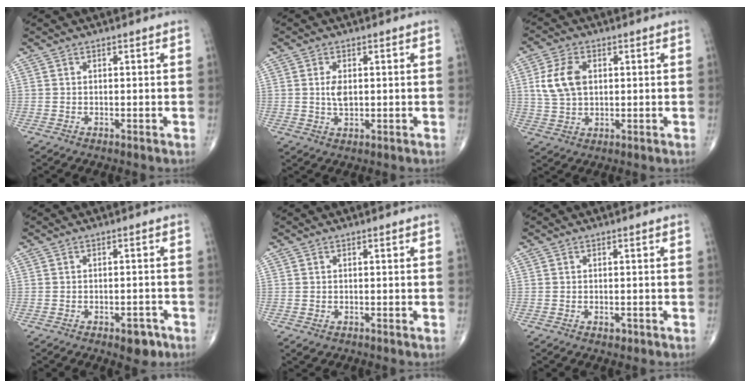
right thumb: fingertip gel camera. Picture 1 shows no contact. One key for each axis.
{"total": 3.4, "fx": 0.4, "fy": 1.9, "fz": 2.9, "tx": -0.052, "ty": -0.006, "tz": 0.010}
{"total": 8.1, "fx": 1.6, "fy": 5.2, "fz": 6.0, "tx": -0.117, "ty": 0.001, "tz": 0.034}
{"total": 4.0, "fx": -2.4, "fy": 1.9, "fz": 2.6, "tx": -0.021, "ty": 0.012, "tz": -0.029}
{"total": 1.0, "fx": -0.5, "fy": 0.7, "fz": 0.6, "tx": -0.009, "ty": 0.000, "tz": -0.004}
{"total": 1.1, "fx": -0.6, "fy": 0.6, "fz": 0.7, "tx": -0.010, "ty": 0.001, "tz": -0.009}